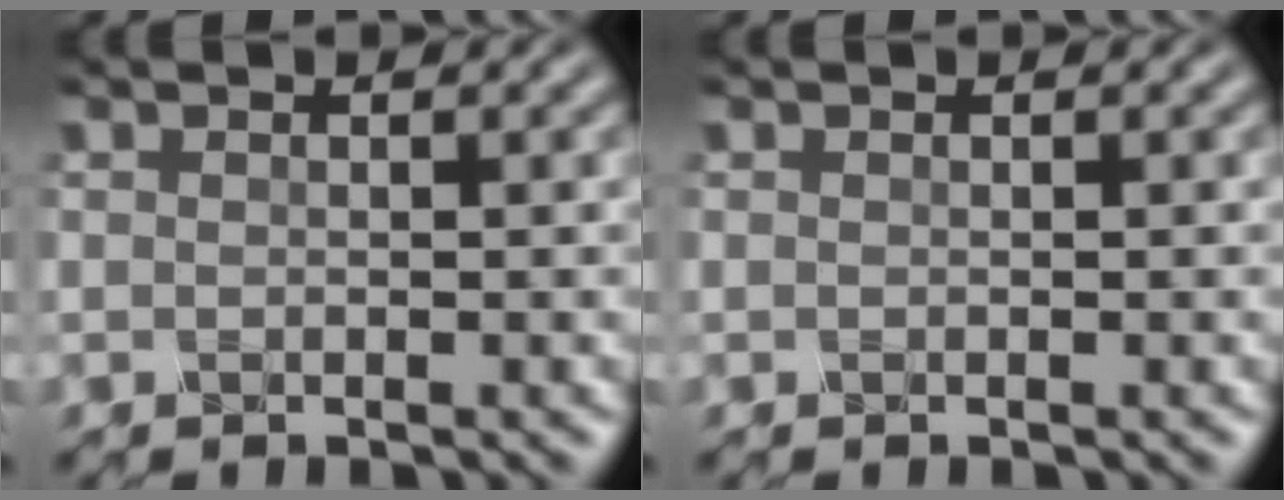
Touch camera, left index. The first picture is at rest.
{"total": 0.0}